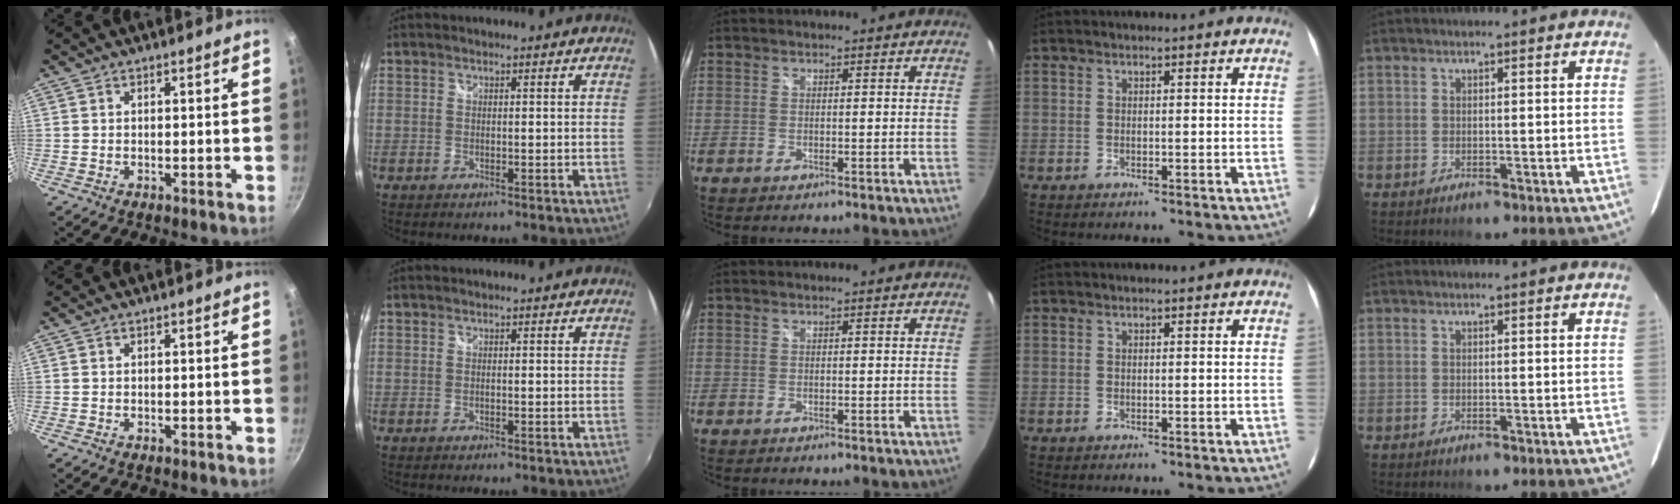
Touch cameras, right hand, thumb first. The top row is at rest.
{}